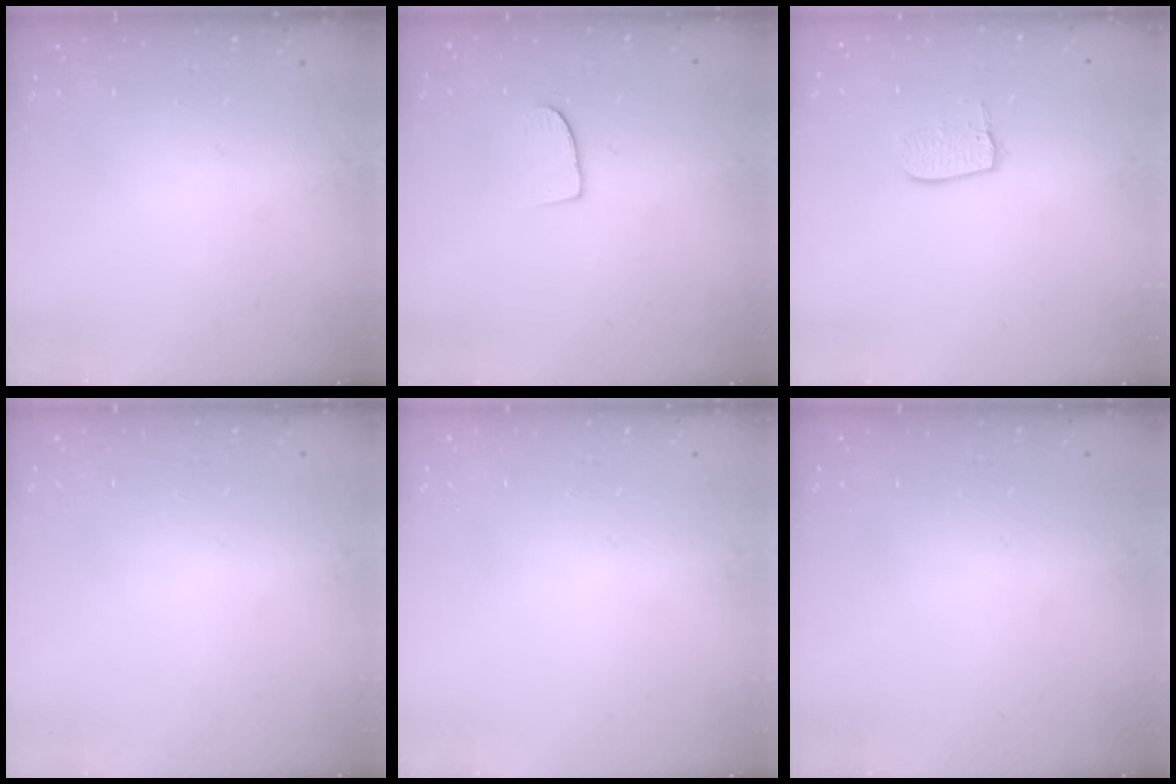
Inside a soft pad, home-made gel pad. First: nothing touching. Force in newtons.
{"total": 6.8, "press": 6.7, "slide": 0.5}
{"total": 7.2, "press": 7.2, "slide": 0.3}
{"total": 0.0}
{"total": 0.0}
{"total": 0.0}